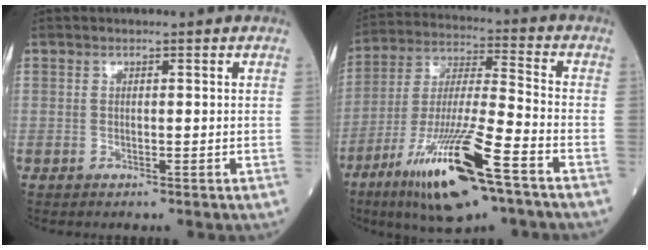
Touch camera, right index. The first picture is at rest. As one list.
[{"total": 18.3, "force": [-10.2, 1.9, 15.1], "torque": [-0.301, -0.041, -0.184]}]